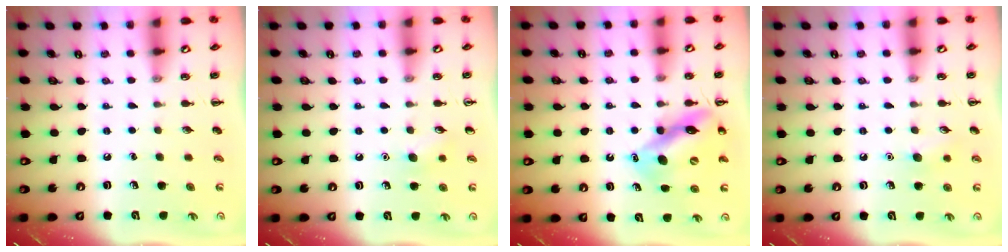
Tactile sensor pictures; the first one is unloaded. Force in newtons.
{"total": 5.4, "press": 5.2, "slide": 1.4}
{"total": 12.4, "press": 12.0, "slide": 3.3}
{"total": 6.3, "press": 6.1, "slide": 1.7}